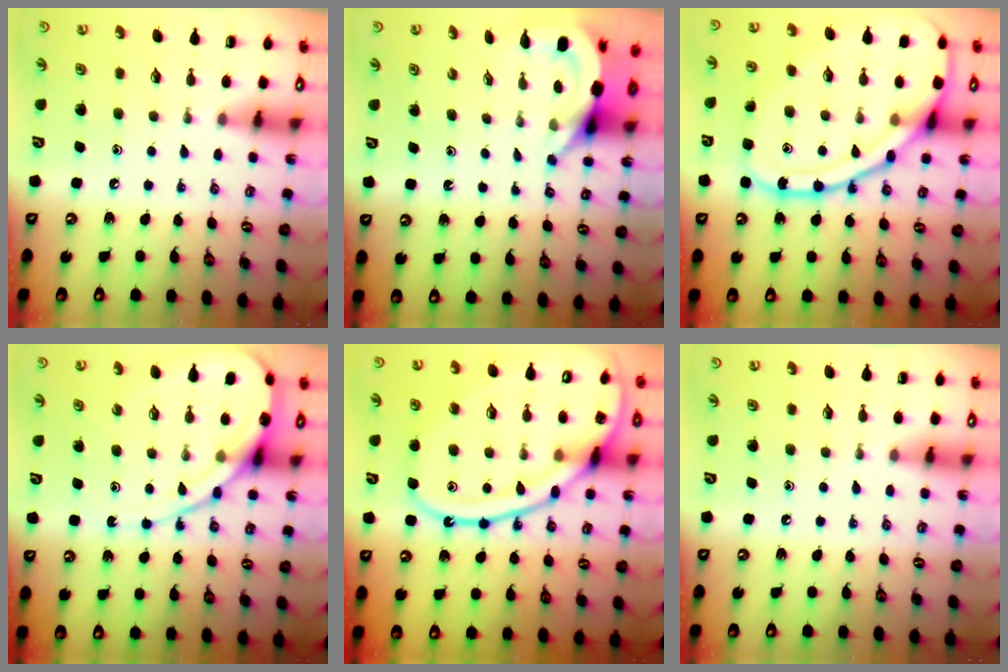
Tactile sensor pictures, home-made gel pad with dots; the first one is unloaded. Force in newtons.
{"total": 5.4, "press": 5.4, "slide": 0.6}
{"total": 19.8, "press": 19.8, "slide": 1.8}
{"total": 11.6, "press": 11.5, "slide": 1.2}
{"total": 20.9, "press": 20.9, "slide": 1.8}
{"total": 0.0}